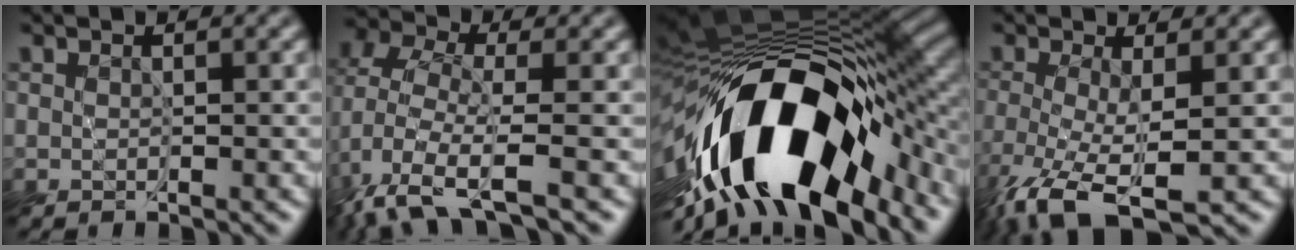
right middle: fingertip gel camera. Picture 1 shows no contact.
{"total": 6.5, "force": [-3.3, 2.4, 5.0], "torque": [-0.114, -0.006, -0.083]}
{"total": 16.3, "force": [-6.7, 7.4, 12.9], "torque": [-0.220, -0.001, -0.115]}
{"total": 6.1, "force": [-3.0, 1.7, 5.0], "torque": [-0.115, -0.020, -0.057]}